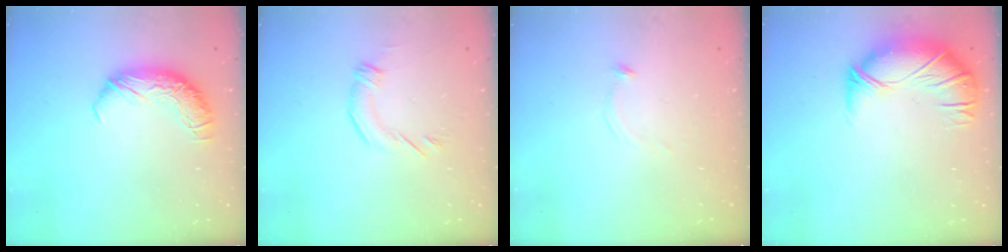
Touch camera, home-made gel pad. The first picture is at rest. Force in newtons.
{"total": 2.4, "press": 2.1, "slide": 1.0}
{"total": 9.9, "press": 9.9, "slide": 0.1}
{"total": 2.6, "press": 1.0, "slide": 2.4}